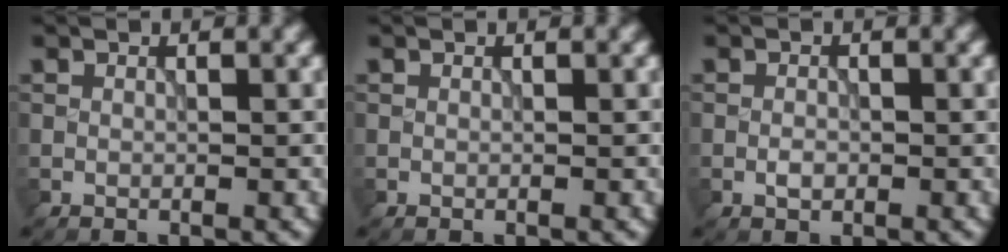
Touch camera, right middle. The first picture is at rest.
{"total": 0.0}
{"total": 1.1, "force": [-0.4, 0.6, 0.8], "torque": [-0.014, 0.001, -0.009]}